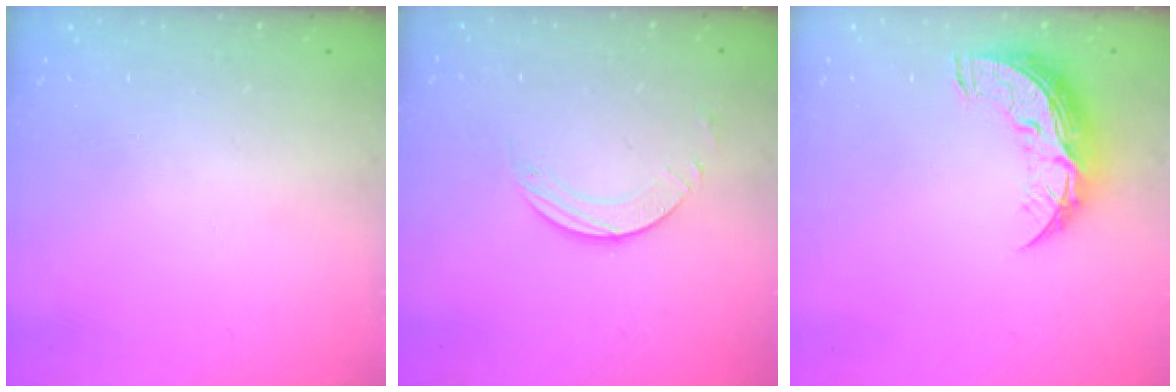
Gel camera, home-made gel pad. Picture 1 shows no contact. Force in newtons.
{"total": 2.5, "press": 2.5, "slide": 0.2}
{"total": 10.7, "press": 10.6, "slide": 0.6}